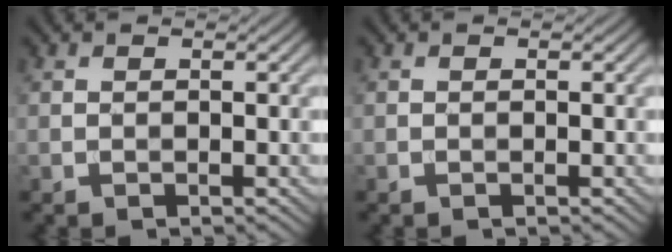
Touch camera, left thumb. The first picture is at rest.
{"total": 0.0}